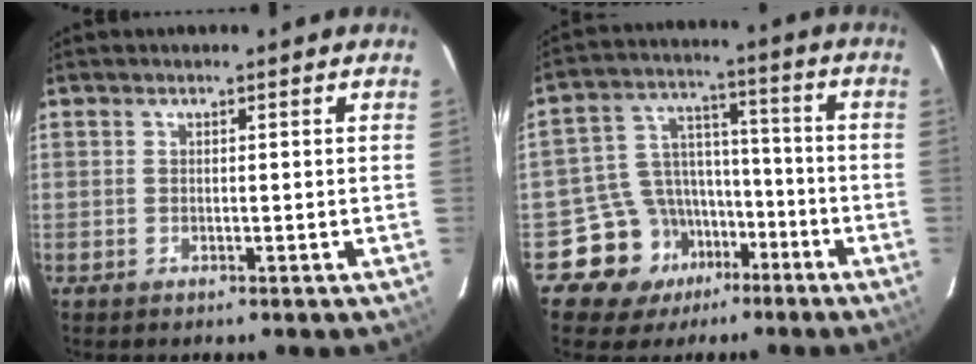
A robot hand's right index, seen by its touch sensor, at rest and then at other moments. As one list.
[{"total": 11.5, "force": [-7.4, 8.7, 1.4], "torque": [-0.045, 0.052, -0.115]}]